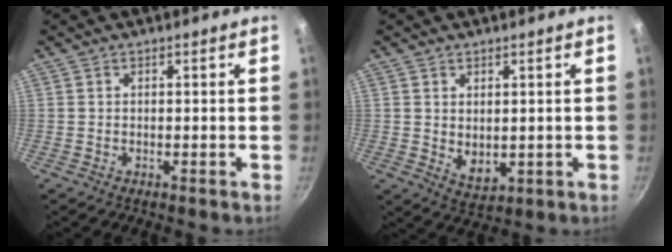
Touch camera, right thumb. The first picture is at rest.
{"total": 4.8, "force": [0.8, 3.3, 3.5], "torque": [-0.048, -0.017, 0.023]}